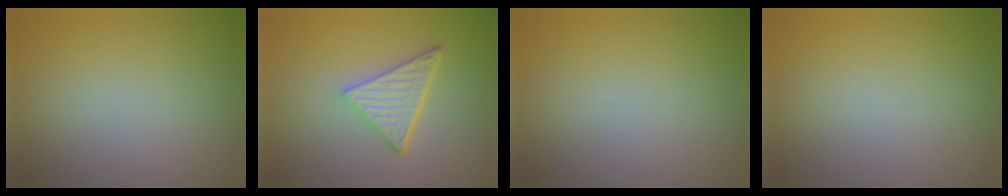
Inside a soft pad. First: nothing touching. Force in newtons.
{"total": 4.7, "press": 3.4, "slide": 3.3}
{"total": 0.0}
{"total": 0.0}